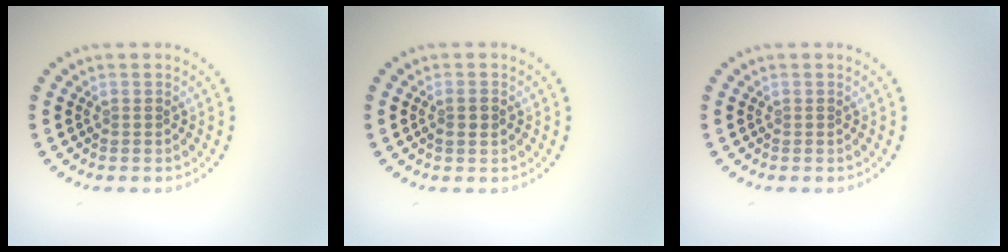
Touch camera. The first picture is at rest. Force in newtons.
{"total": 1.3, "press": 1.3, "slide": 0.2}
{"total": 0.0}